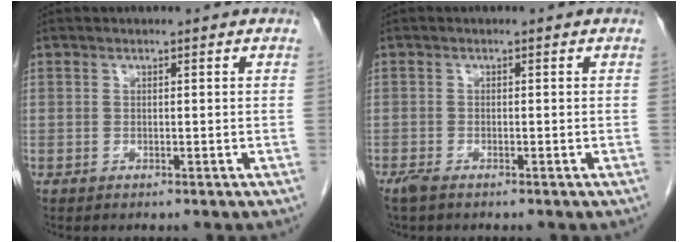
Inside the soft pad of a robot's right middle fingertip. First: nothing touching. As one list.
[{"total": 2.3, "force": [-1.8, 0.7, 1.3], "torque": [-0.029, -0.007, -0.030]}]